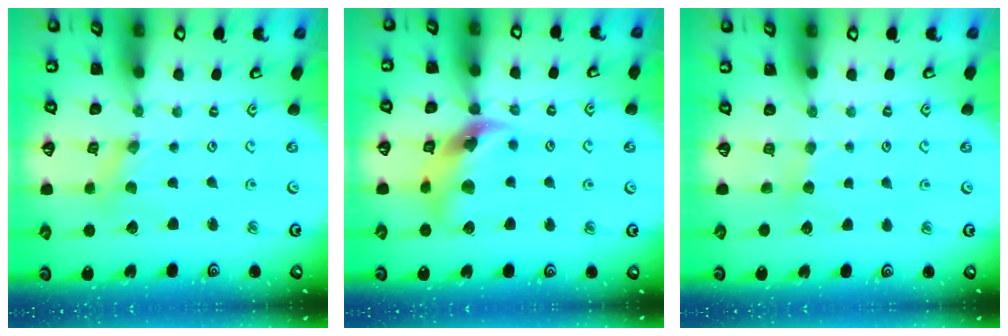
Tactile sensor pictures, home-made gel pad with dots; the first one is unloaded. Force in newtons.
{"total": 13.5, "press": 13.4, "slide": 1.8}
{"total": 2.9, "press": 2.9, "slide": 0.5}